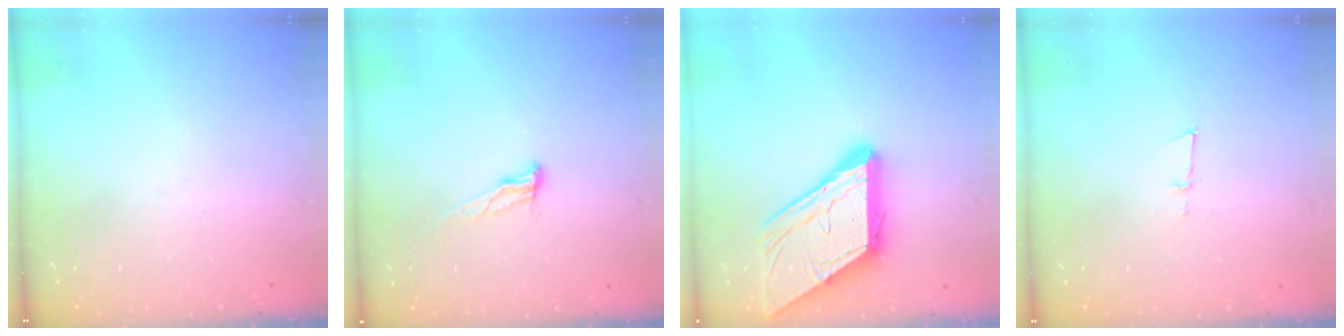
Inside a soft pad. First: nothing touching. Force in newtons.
{"total": 8.6, "press": 8.2, "slide": 2.5}
{"total": 16.3, "press": 16.2, "slide": 1.9}
{"total": 4.2, "press": 4.0, "slide": 1.1}